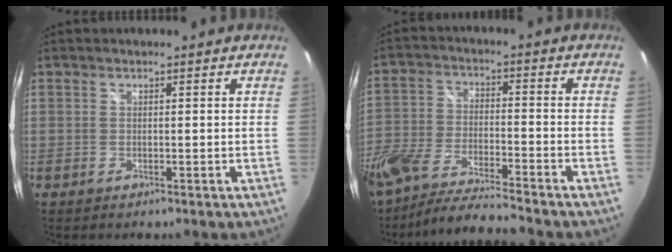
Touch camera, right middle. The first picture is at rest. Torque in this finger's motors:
{"motor_torque": [1.07, -1.07, 0.46, 0.21]}